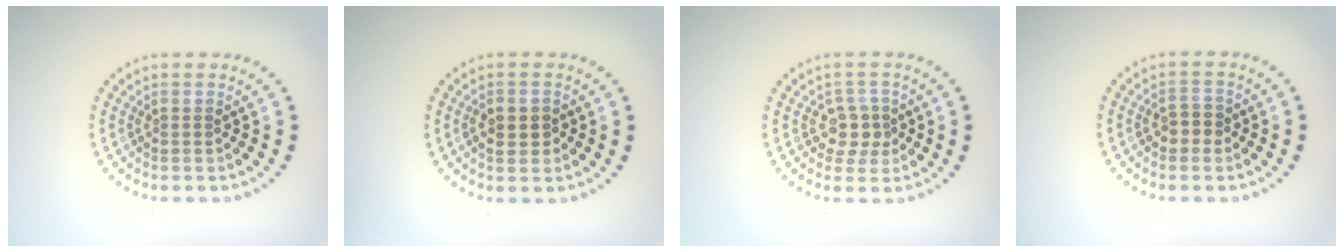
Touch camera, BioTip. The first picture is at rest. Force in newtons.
{"total": 2.0, "press": 2.0, "slide": 0.2}
{"total": 2.4, "press": 2.2, "slide": 1.1}
{"total": 1.8, "press": 1.8, "slide": 0.2}